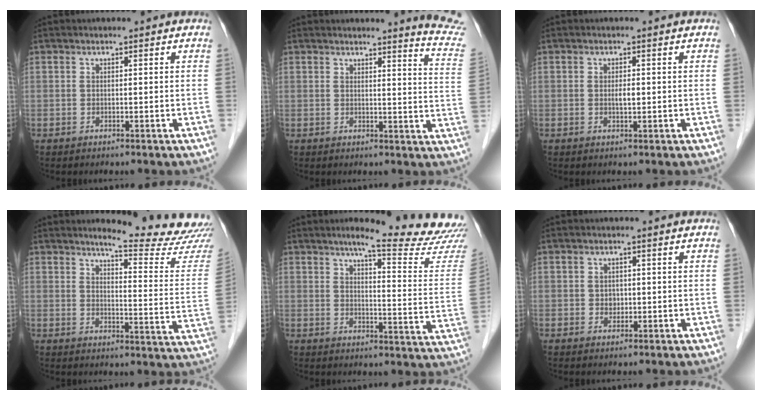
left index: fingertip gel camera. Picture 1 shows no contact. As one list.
[{"total": 8.9, "force": [8.6, -1.2, 1.6], "torque": [-0.014, -0.088, 0.071]}, {"total": 1.3, "force": [0.0, 0.4, 1.3], "torque": [-0.024, 0.000, 0.001]}, {"total": 15.6, "force": [14.9, -0.8, 4.5], "torque": [-0.056, -0.107, 0.166]}, {"total": 17.5, "force": [15.9, -0.6, 7.2], "torque": [-0.095, -0.087, 0.181]}, {"total": 1.4, "force": [-0.1, 1.2, 0.7], "torque": [-0.013, 0.001, 0.001]}]